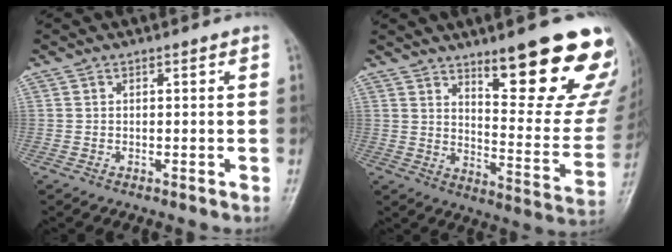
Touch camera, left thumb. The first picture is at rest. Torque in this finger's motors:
{"motor_torque": [0.88, 0.28, 1.45, -1.32, 0.19]}